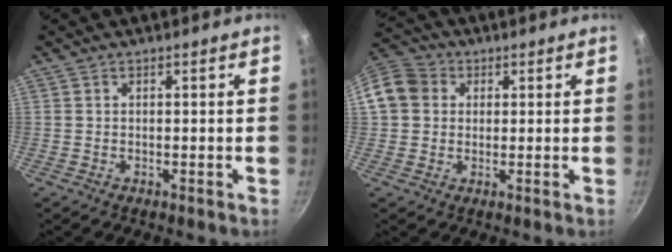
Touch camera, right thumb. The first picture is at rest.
{"total": 10.0, "force": [1.6, 8.8, 4.4], "torque": [-0.071, 0.023, 0.014]}